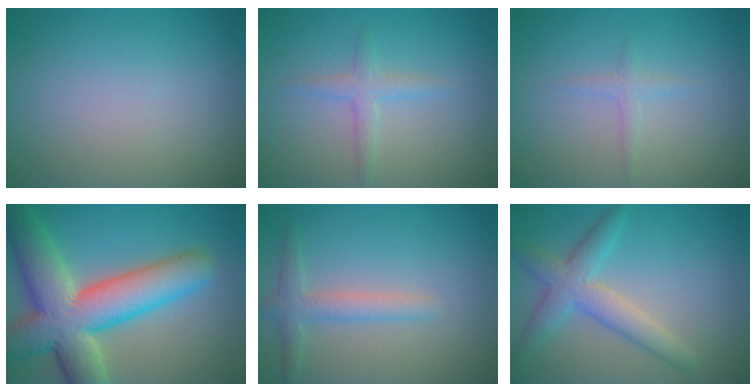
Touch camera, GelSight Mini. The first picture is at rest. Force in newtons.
{"total": 1.9, "press": 1.9, "slide": 0.1}
{"total": 1.1, "press": 1.1, "slide": 0.0}
{"total": 12.3, "press": 12.3, "slide": 0.8}
{"total": 2.4, "press": 2.4, "slide": 0.1}
{"total": 4.2, "press": 4.2, "slide": 0.2}